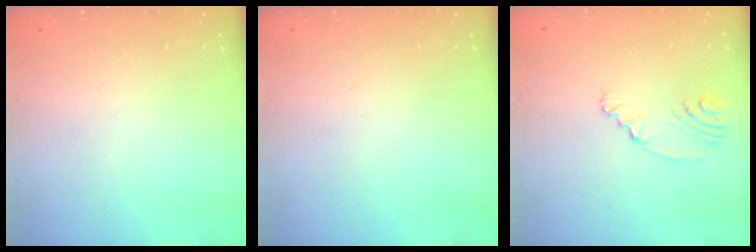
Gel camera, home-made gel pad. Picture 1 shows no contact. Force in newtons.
{"total": 0.0}
{"total": 3.3, "press": 2.4, "slide": 2.3}